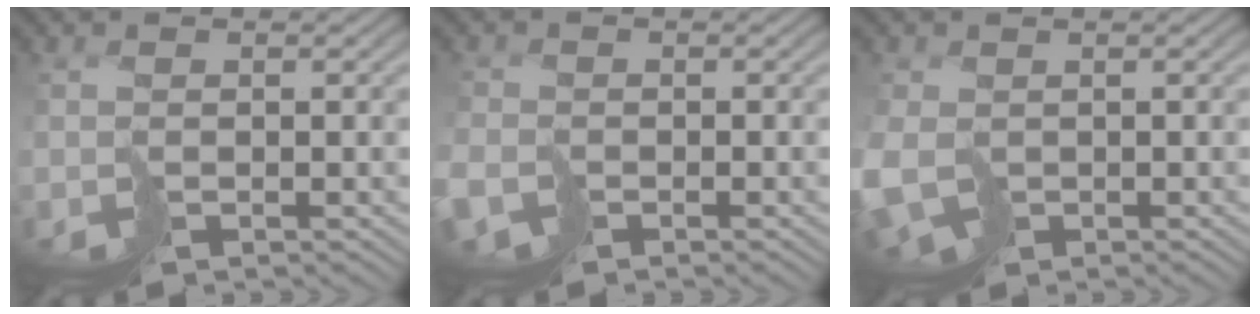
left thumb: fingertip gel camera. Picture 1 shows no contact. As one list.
[{"total": 3.6, "force": [-2.2, 2.2, 1.8], "torque": [-0.043, -0.011, -0.039]}, {"total": 6.2, "force": [-1.6, 4.4, 4.1], "torque": [-0.113, -0.026, -0.021]}]